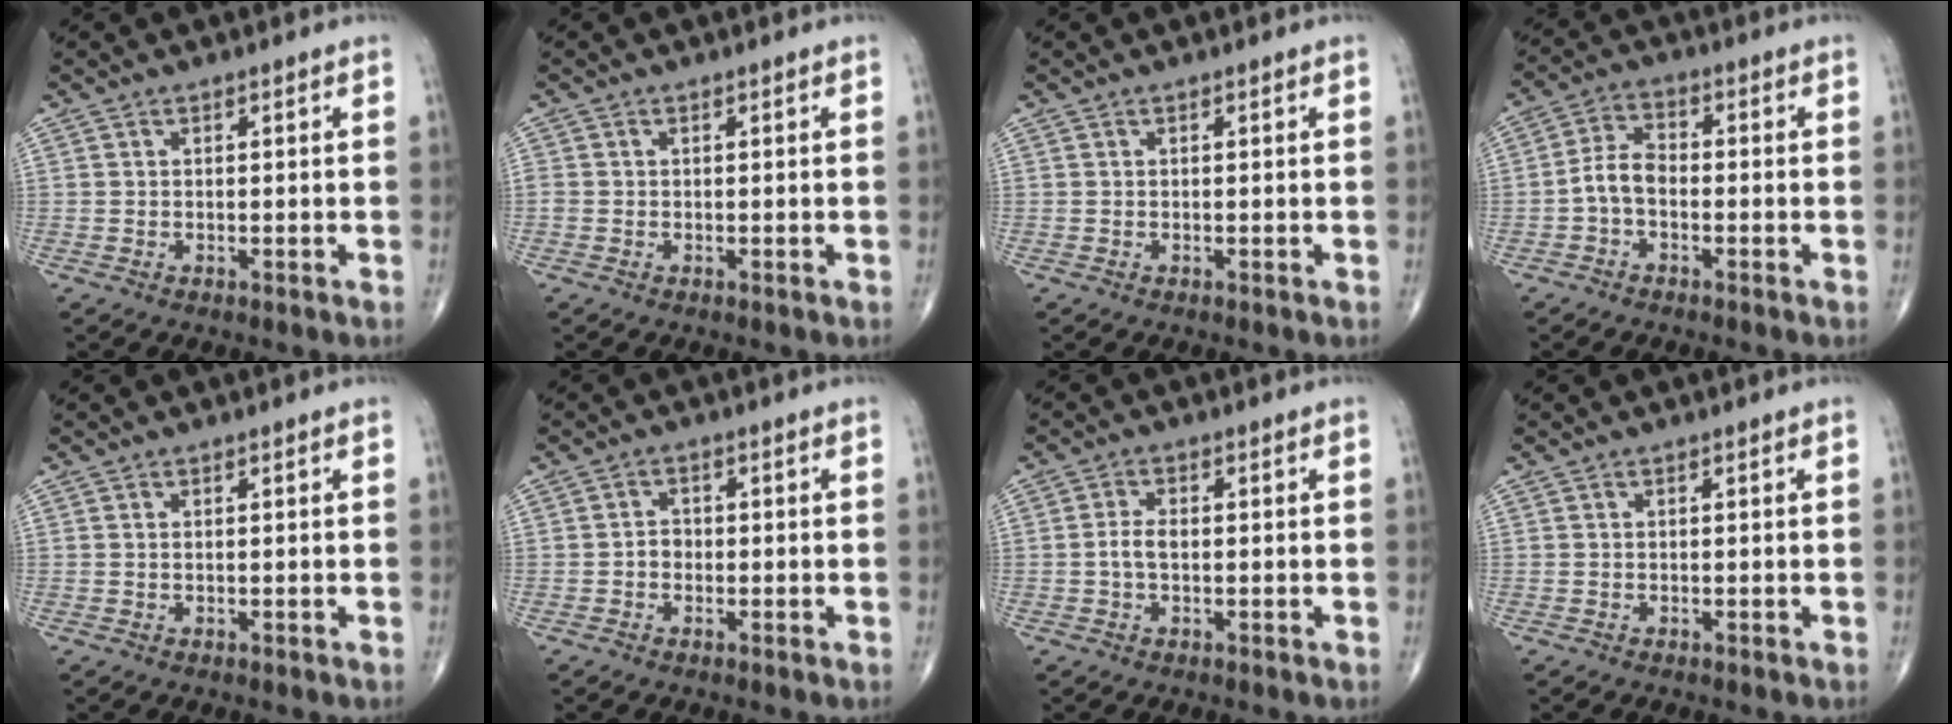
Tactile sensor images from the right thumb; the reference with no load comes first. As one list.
[{"total": 0.9, "force": [-0.2, 0.8, 0.5], "torque": [-0.012, 0.000, -0.007]}, {"total": 0.0}, {"total": 5.2, "force": [-1.5, 3.1, 3.9], "torque": [-0.070, 0.023, -0.038]}, {"total": 0.0}, {"total": 1.9, "force": [-0.6, 1.6, 0.9], "torque": [-0.005, 0.007, -0.013]}, {"total": 2.7, "force": [-0.3, 1.5, 2.3], "torque": [-0.049, 0.008, -0.009]}, {"total": 0.0}]